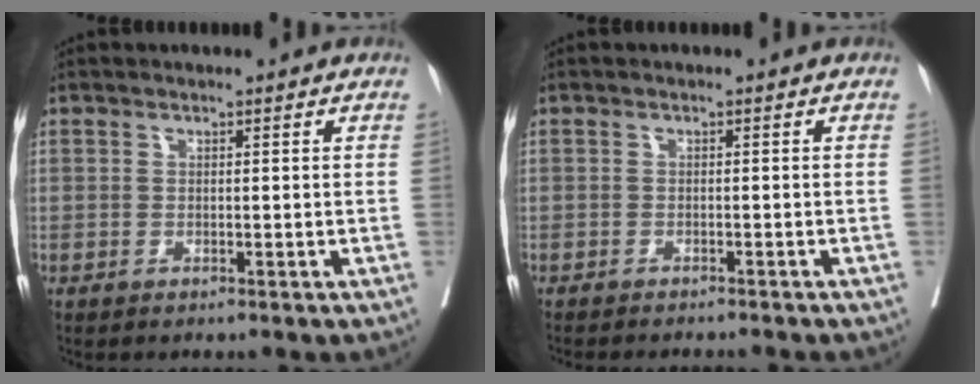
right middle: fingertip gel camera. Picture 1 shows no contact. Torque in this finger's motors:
{"motor_torque": [0.09, -0.11, 0.02, 0.00]}